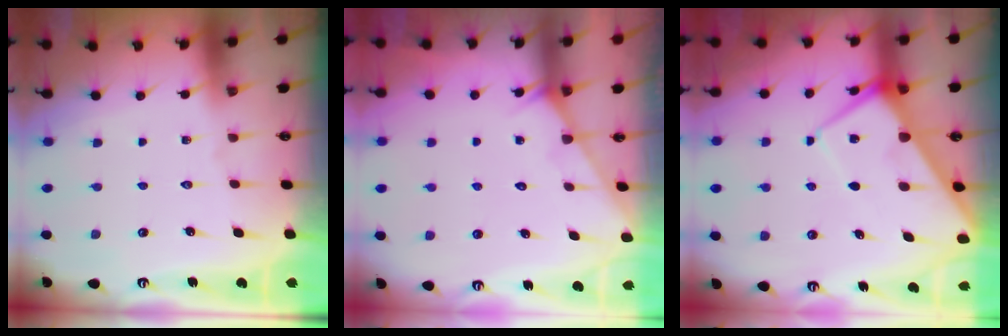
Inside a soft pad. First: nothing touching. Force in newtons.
{"total": 4.9, "press": 4.9, "slide": 0.2}
{"total": 7.9, "press": 7.8, "slide": 0.8}